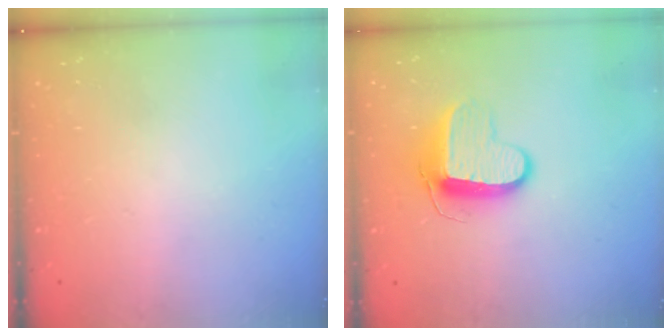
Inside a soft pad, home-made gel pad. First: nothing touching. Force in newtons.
{"total": 10.3, "press": 10.3, "slide": 0.4}